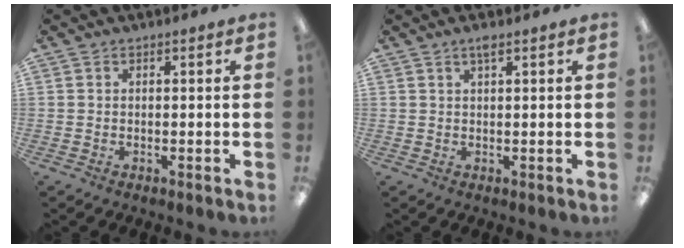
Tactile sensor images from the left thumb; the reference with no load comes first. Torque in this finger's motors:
{"motor_torque": [-0.24, 0.15, -0.47, 0.01, 0.02]}